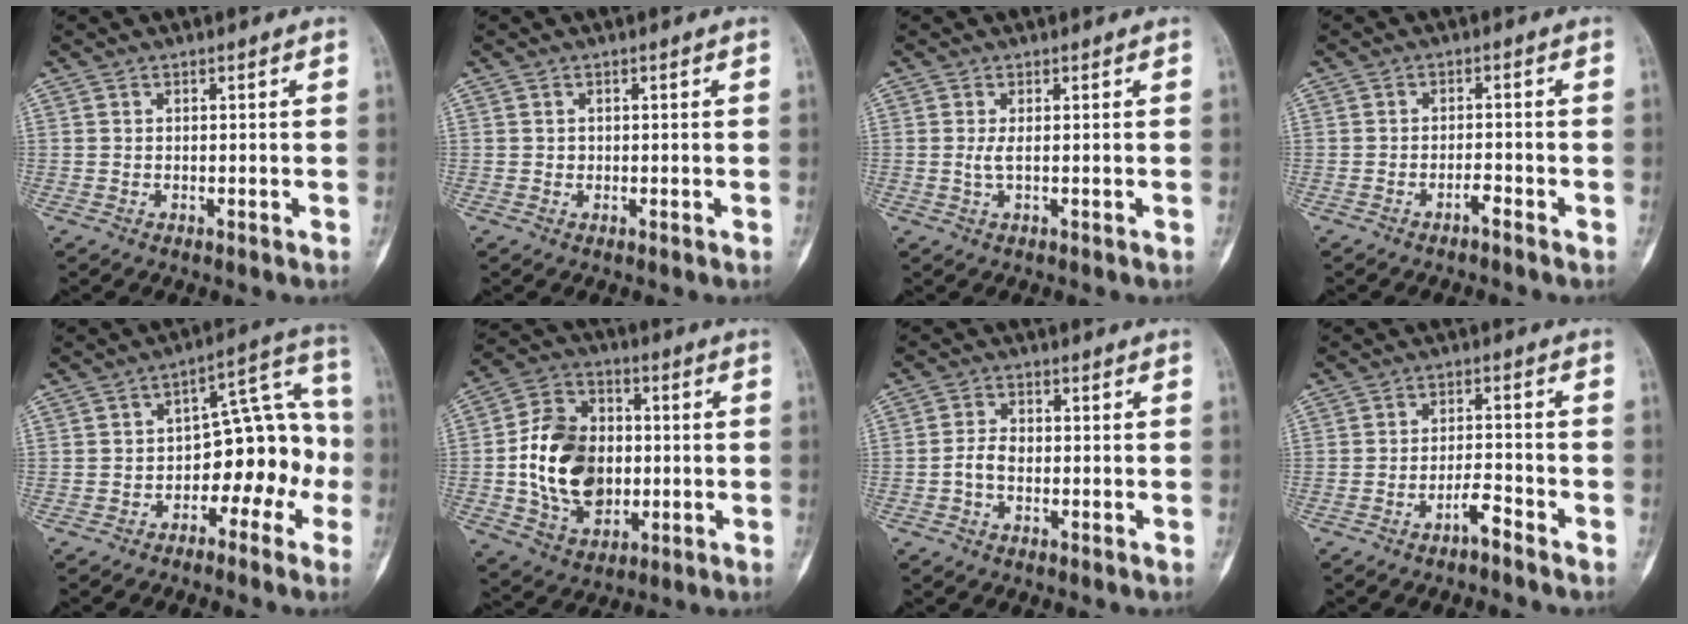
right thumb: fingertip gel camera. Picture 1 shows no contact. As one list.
[{"total": 0.6, "force": [0.0, 0.6, 0.1], "torque": [0.002, 0.003, 0.000]}, {"total": 1.5, "force": [0.0, 0.2, 1.5], "torque": [-0.042, -0.002, 0.003]}, {"total": 1.7, "force": [-1.4, 0.3, 1.0], "torque": [-0.015, 0.013, -0.024]}, {"total": 13.6, "force": [-4.2, 8.2, 9.9], "torque": [-0.079, 0.072, -0.065]}, {"total": 17.4, "force": [-0.9, 12.8, 11.7], "torque": [-0.180, 0.014, -0.009]}, {"total": 3.2, "force": [-0.9, 2.1, 2.3], "torque": [-0.044, 0.013, -0.022]}, {"total": 3.5, "force": [-2.7, 0.7, 2.1], "torque": [-0.033, 0.028, -0.048]}]